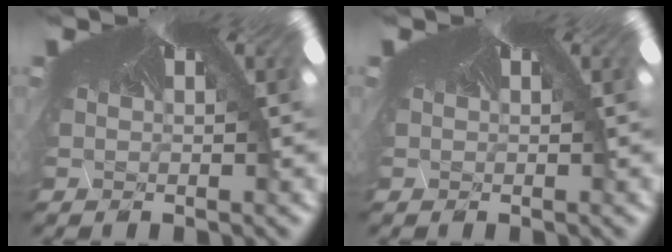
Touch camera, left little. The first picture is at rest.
{"total": 0.0}